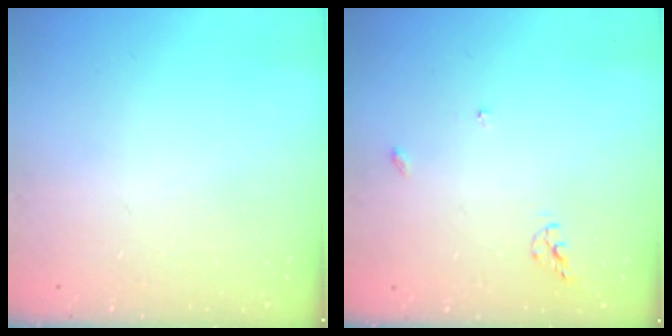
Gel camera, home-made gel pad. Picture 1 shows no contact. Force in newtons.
{"total": 5.6, "press": 5.6, "slide": 0.7}